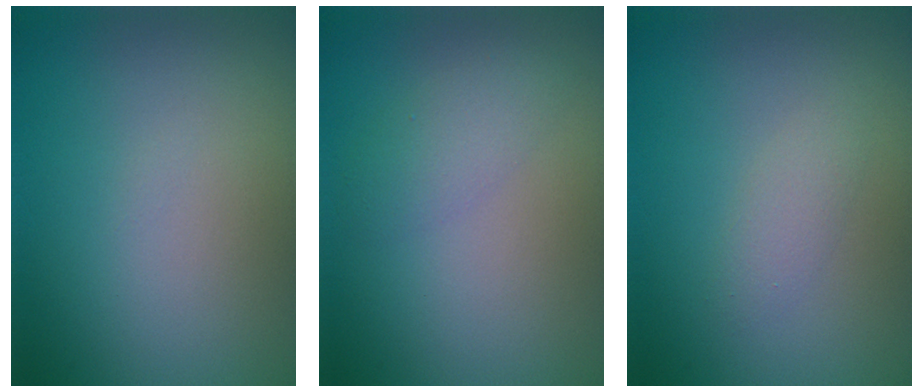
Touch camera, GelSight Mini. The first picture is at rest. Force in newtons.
{"total": 1.9, "press": 1.9, "slide": 0.1}
{"total": 1.3, "press": 1.2, "slide": 0.1}